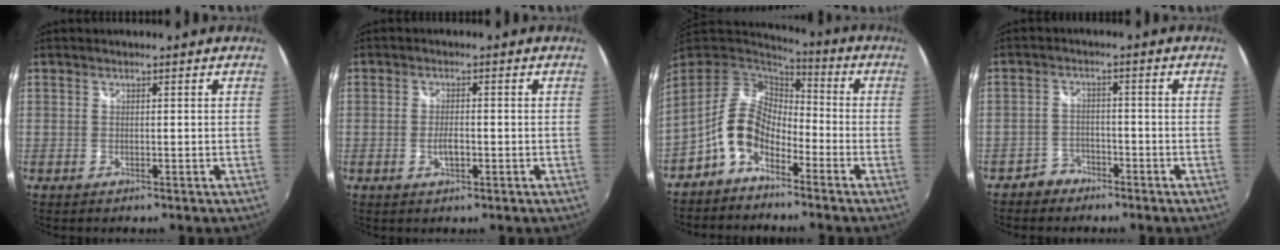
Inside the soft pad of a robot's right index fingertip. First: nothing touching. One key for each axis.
{"total": 3.0, "fx": -0.9, "fy": 1.2, "fz": 2.6, "tx": -0.049, "ty": -0.002, "tz": -0.016}
{"total": 10.0, "fx": -5.3, "fy": 5.7, "fz": 6.2, "tx": -0.124, "ty": 0.018, "tz": -0.107}
{"total": 3.9, "fx": -3.1, "fy": 2.5, "fz": 0.1, "tx": -0.012, "ty": 0.012, "tz": -0.057}